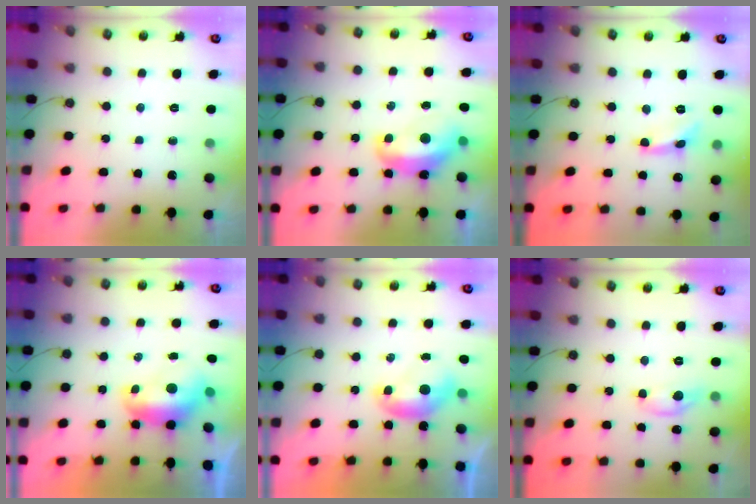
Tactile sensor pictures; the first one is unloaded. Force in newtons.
{"total": 5.9, "press": 5.8, "slide": 1.2}
{"total": 1.1, "press": 1.0, "slide": 0.4}
{"total": 1.7, "press": 1.5, "slide": 0.8}
{"total": 0.0}
{"total": 2.6, "press": 2.6, "slide": 0.2}